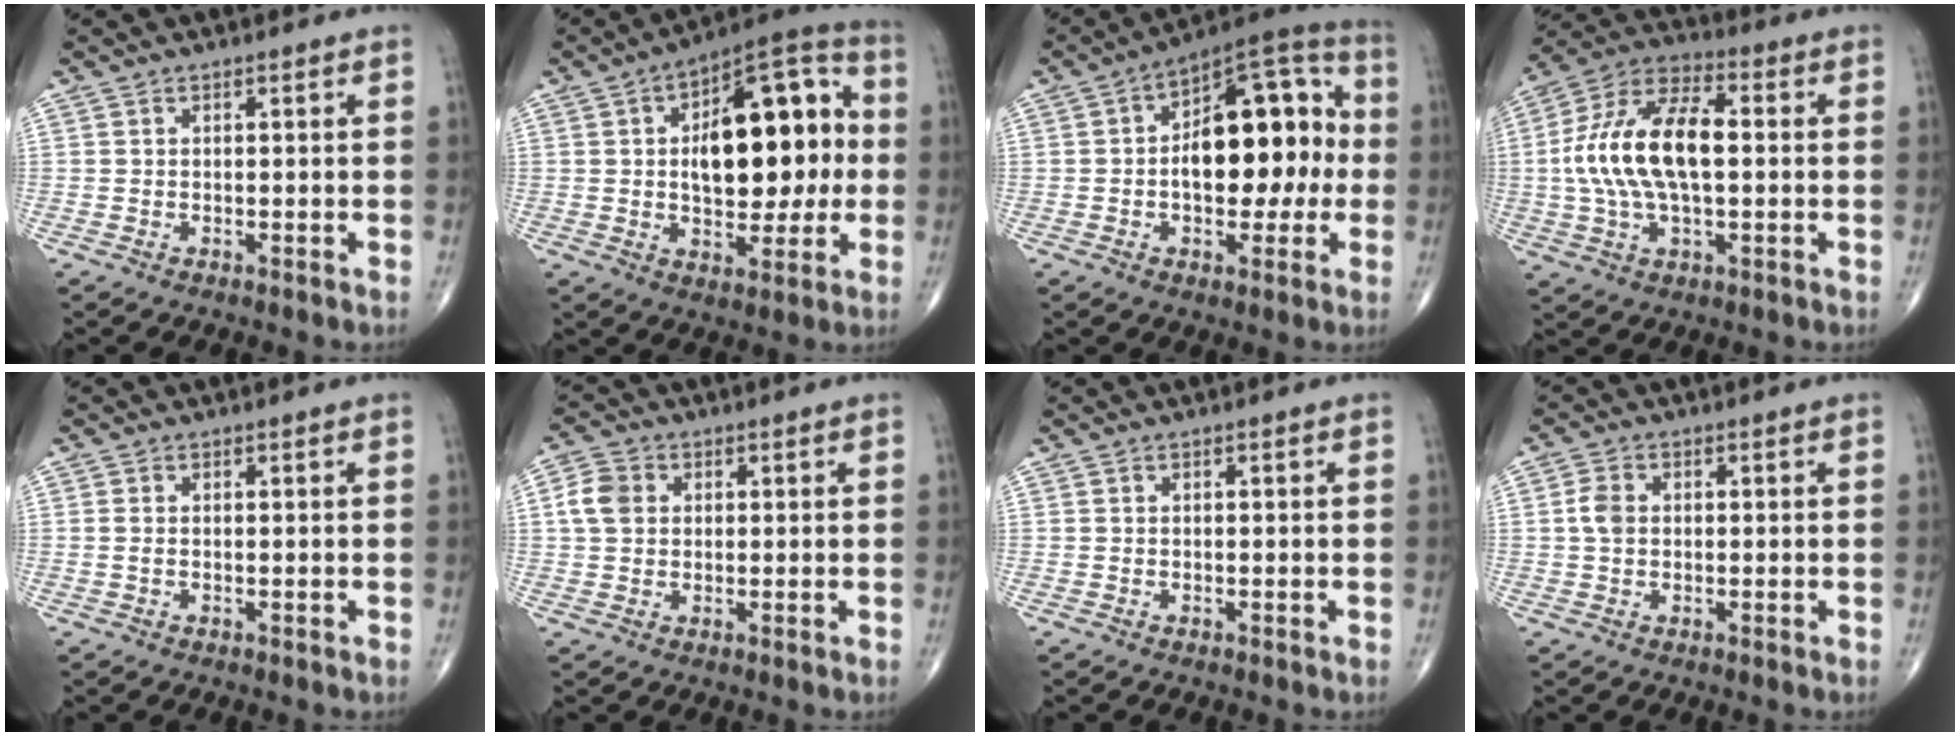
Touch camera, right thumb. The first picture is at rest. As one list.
[{"total": 21.5, "force": [1.9, 10.9, 18.4], "torque": [-0.231, 0.030, 0.028]}, {"total": 19.3, "force": [0.0, 10.3, 16.4], "torque": [-0.205, 0.042, -0.003]}, {"total": 17.7, "force": [0.6, 8.8, 15.3], "torque": [-0.300, 0.025, 0.005]}, {"total": 0.7, "force": [-0.1, 0.4, 0.6], "torque": [-0.018, 0.001, 0.000]}, {"total": 5.3, "force": [0.9, 4.3, 2.9], "torque": [-0.050, 0.007, 0.012]}, {"total": 0.0}, {"total": 3.3, "force": [0.2, 2.4, 2.2], "torque": [-0.044, 0.004, -0.001]}]